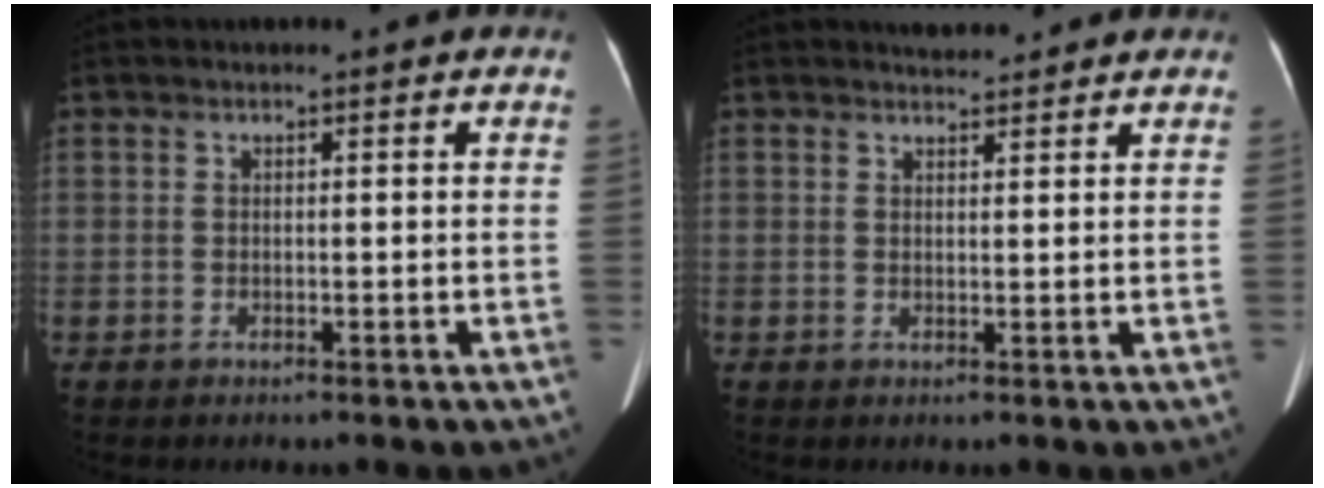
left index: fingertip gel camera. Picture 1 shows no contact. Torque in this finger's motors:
{"motor_torque": [-0.45, -0.32, -0.04, 0.00]}